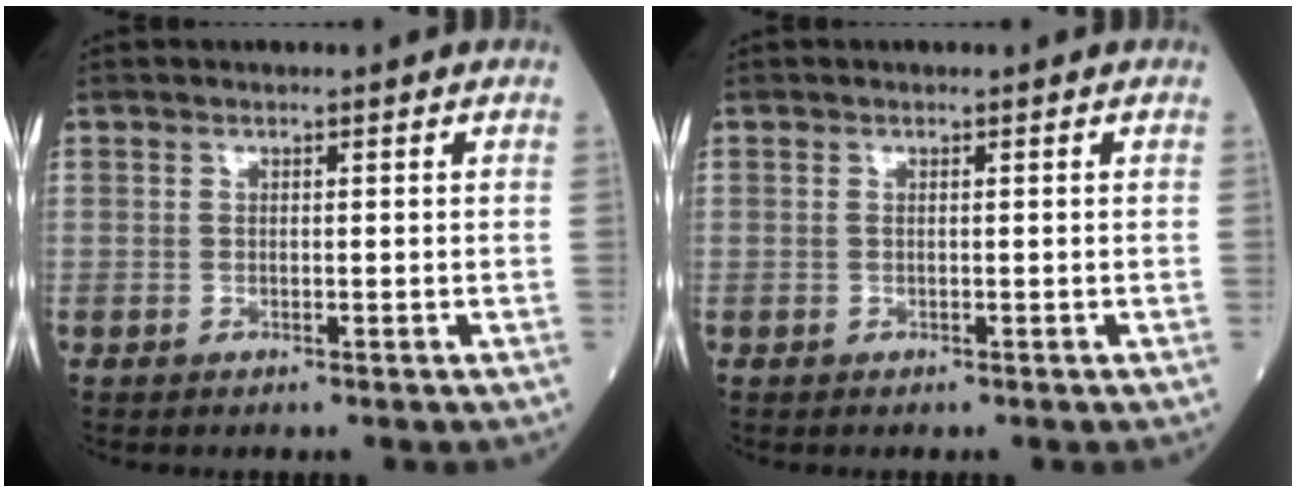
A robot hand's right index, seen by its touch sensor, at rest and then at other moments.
{"total": 0.0}